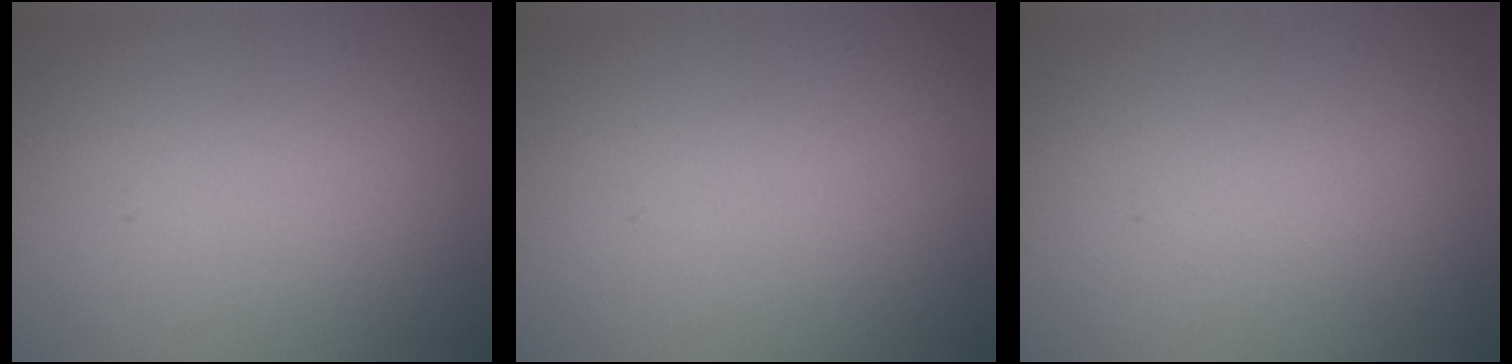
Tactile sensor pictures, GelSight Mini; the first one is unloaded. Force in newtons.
{"total": 0.0}
{"total": 0.0}